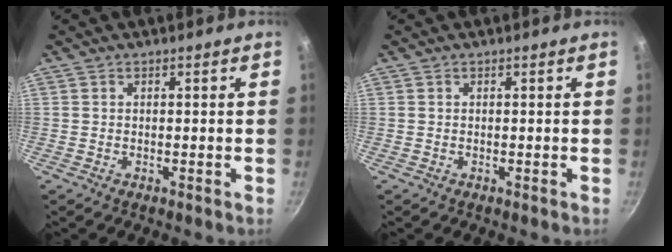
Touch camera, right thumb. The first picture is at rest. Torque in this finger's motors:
{"motor_torque": [-0.25, -0.17, 0.01, 0.00, 0.03]}